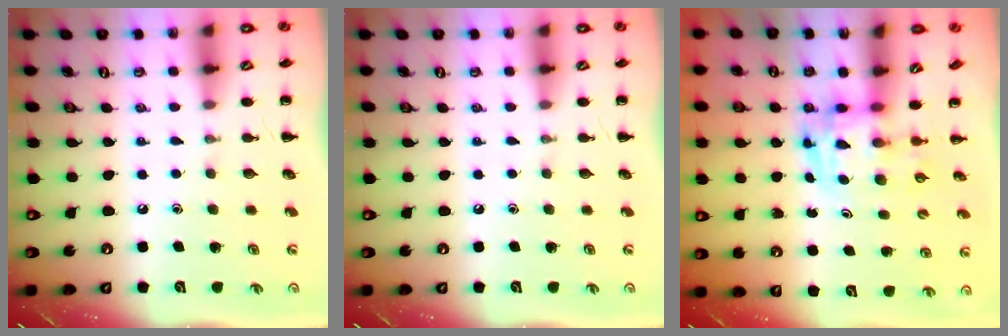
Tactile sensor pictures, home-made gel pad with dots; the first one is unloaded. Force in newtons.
{"total": 0.0}
{"total": 3.6, "press": 3.5, "slide": 0.6}